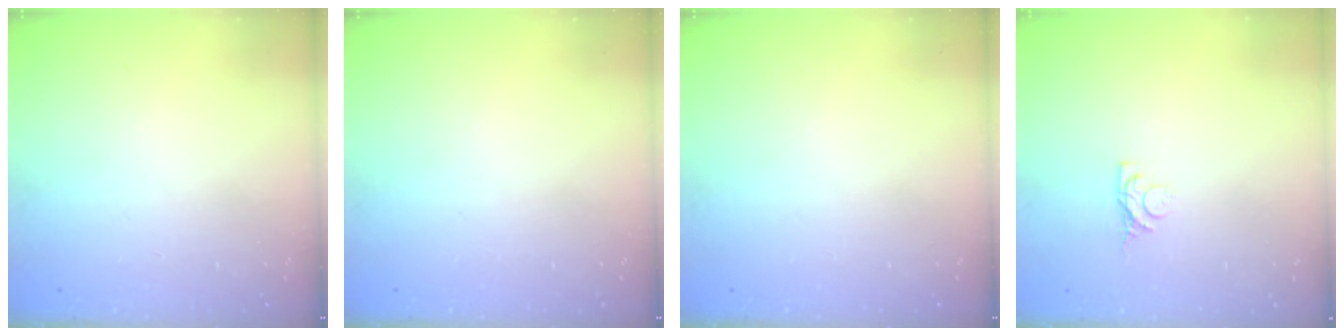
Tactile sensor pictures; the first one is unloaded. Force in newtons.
{"total": 0.0}
{"total": 0.0}
{"total": 4.6, "press": 4.6, "slide": 0.8}